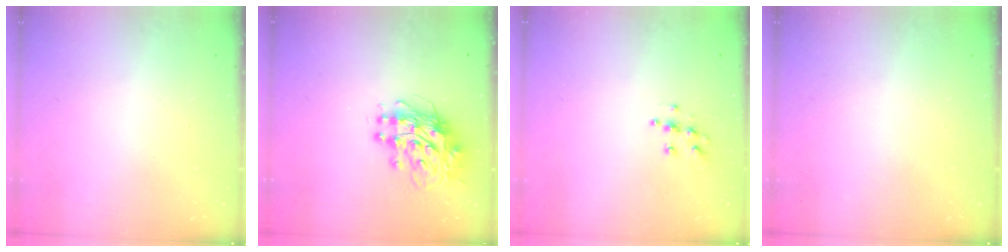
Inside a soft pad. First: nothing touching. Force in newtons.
{"total": 12.3, "press": 12.3, "slide": 1.1}
{"total": 6.2, "press": 6.2, "slide": 0.2}
{"total": 0.0}